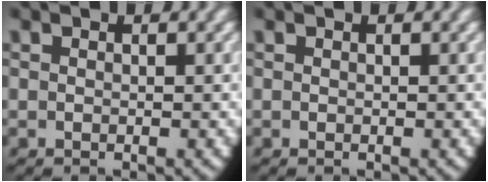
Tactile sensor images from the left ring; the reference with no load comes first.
{"total": 0.0}